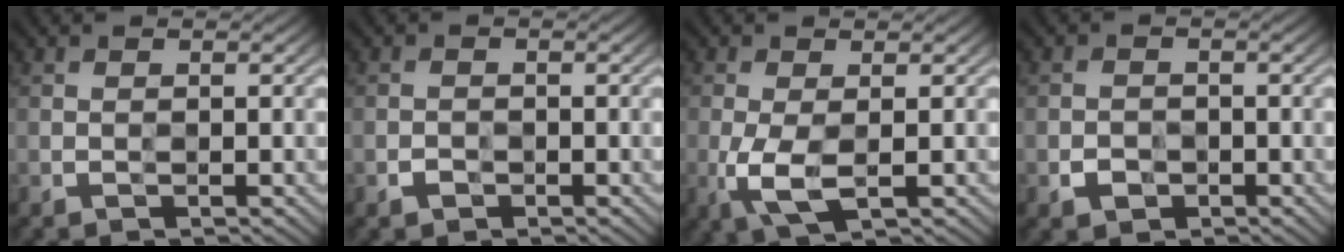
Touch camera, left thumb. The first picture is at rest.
{"total": 1.1, "force": [-1.0, 0.4, -0.1], "torque": [0.002, -0.003, -0.019]}
{"total": 4.2, "force": [-1.1, 1.6, 3.7], "torque": [-0.099, -0.005, -0.021]}
{"total": 1.4, "force": [-1.1, 0.9, -0.1], "torque": [0.001, -0.003, -0.023]}